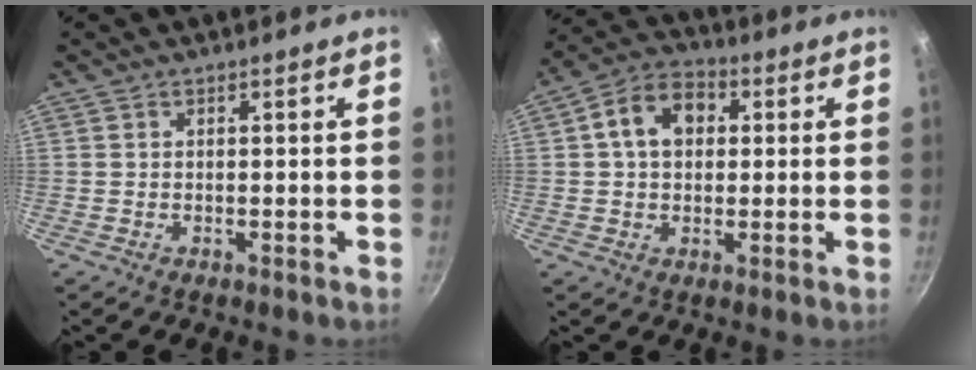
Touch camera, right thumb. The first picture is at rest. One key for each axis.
{"total": 10.0, "fx": 2.0, "fy": 7.3, "fz": 6.5, "tx": -0.085, "ty": 0.021, "tz": 0.017}